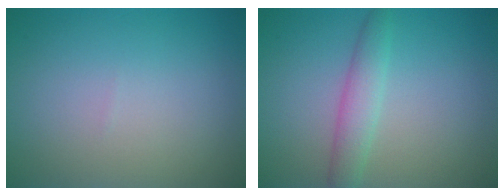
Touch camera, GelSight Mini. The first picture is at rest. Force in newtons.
{"total": 2.6, "press": 2.6, "slide": 0.1}